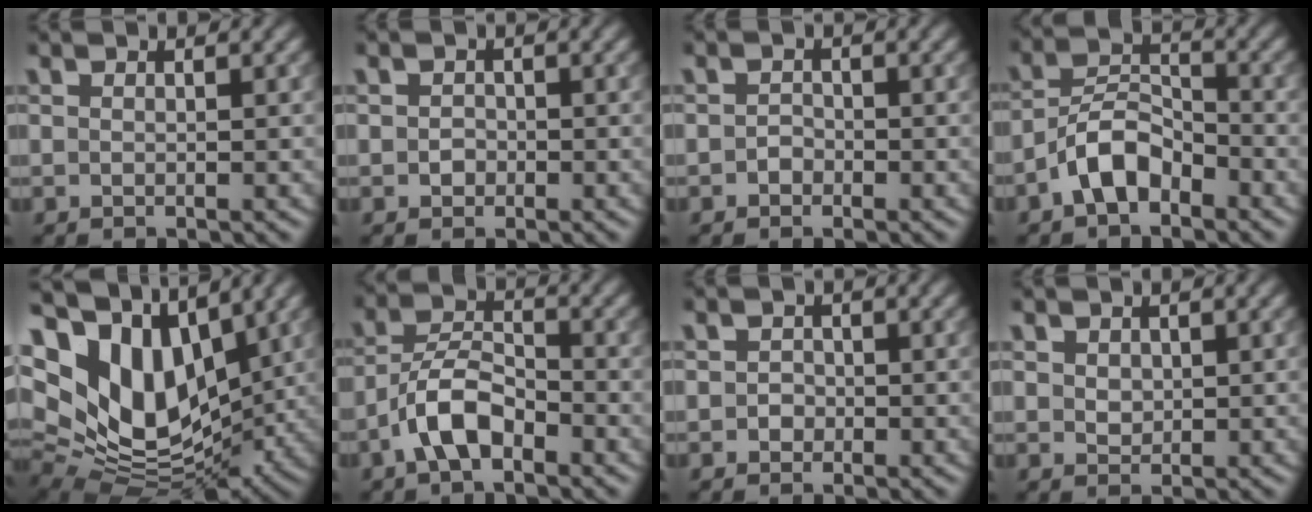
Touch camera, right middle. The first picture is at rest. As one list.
[{"total": 1.0, "force": [-0.2, 1.0, 0.3], "torque": [0.000, -0.002, -0.006]}, {"total": 1.0, "force": [-0.5, 0.8, 0.3], "torque": [-0.004, -0.001, -0.009]}, {"total": 4.5, "force": [-2.8, 2.3, 2.7], "torque": [-0.046, 0.012, -0.060]}, {"total": 14.7, "force": [5.0, 8.9, 10.6], "torque": [-0.214, 0.004, 0.099]}, {"total": 4.7, "force": [-2.7, 2.1, 3.2], "torque": [-0.055, 0.013, -0.058]}, {"total": 1.1, "force": [-0.3, 1.0, 0.2], "torque": [0.005, 0.000, -0.007]}, {"total": 1.3, "force": [0.4, 1.1, 0.6], "torque": [-0.011, -0.002, 0.010]}]